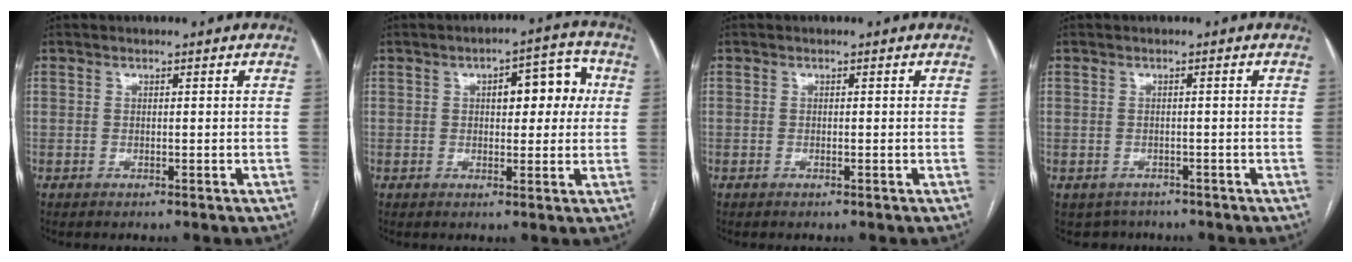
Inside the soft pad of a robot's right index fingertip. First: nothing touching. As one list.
[{"total": 7.5, "force": [1.6, 3.2, 6.6], "torque": [-0.078, 0.029, 0.020]}, {"total": 0.0}, {"total": 3.1, "force": [-2.3, 2.1, 0.2], "torque": [-0.004, 0.005, -0.030]}]